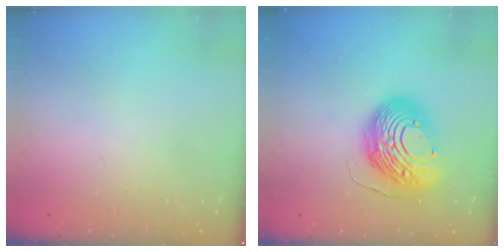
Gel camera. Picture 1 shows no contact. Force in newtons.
{"total": 16.2, "press": 16.2, "slide": 1.3}